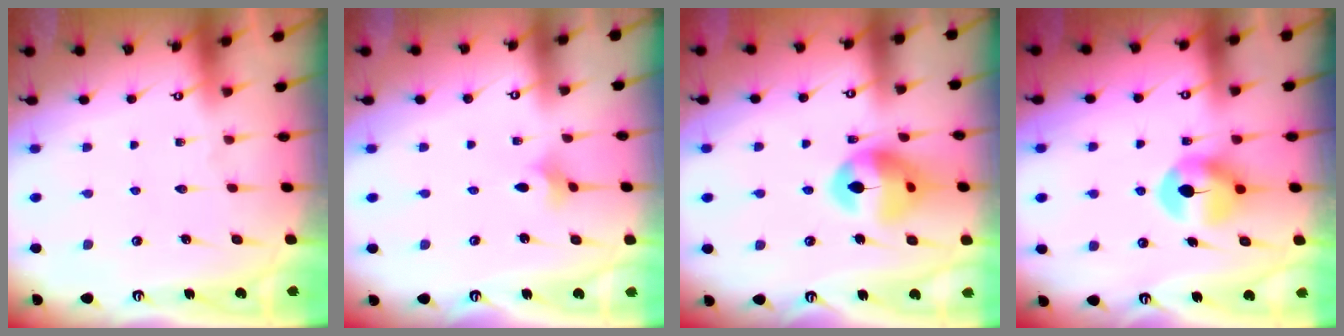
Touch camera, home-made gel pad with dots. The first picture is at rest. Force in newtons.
{"total": 2.3, "press": 2.2, "slide": 0.5}
{"total": 13.8, "press": 13.7, "slide": 1.6}
{"total": 8.4, "press": 8.3, "slide": 1.2}